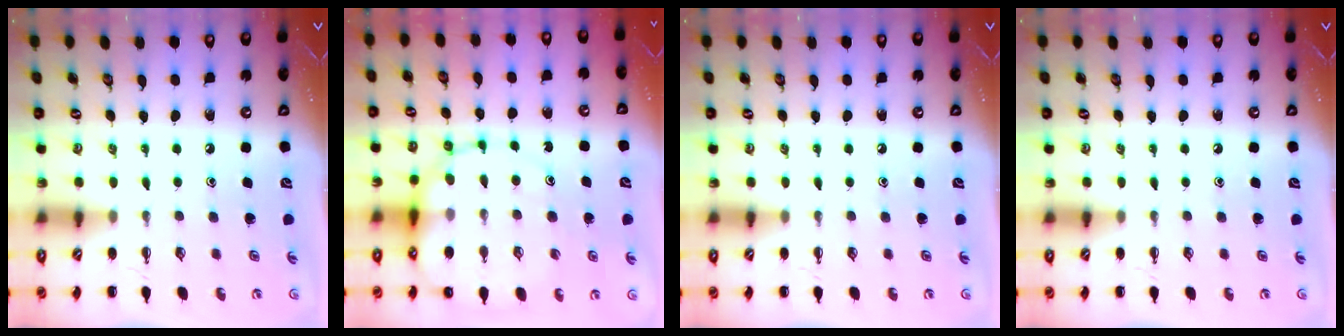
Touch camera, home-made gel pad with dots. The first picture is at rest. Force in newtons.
{"total": 15.7, "press": 15.3, "slide": 3.7}
{"total": 0.0}
{"total": 0.0}